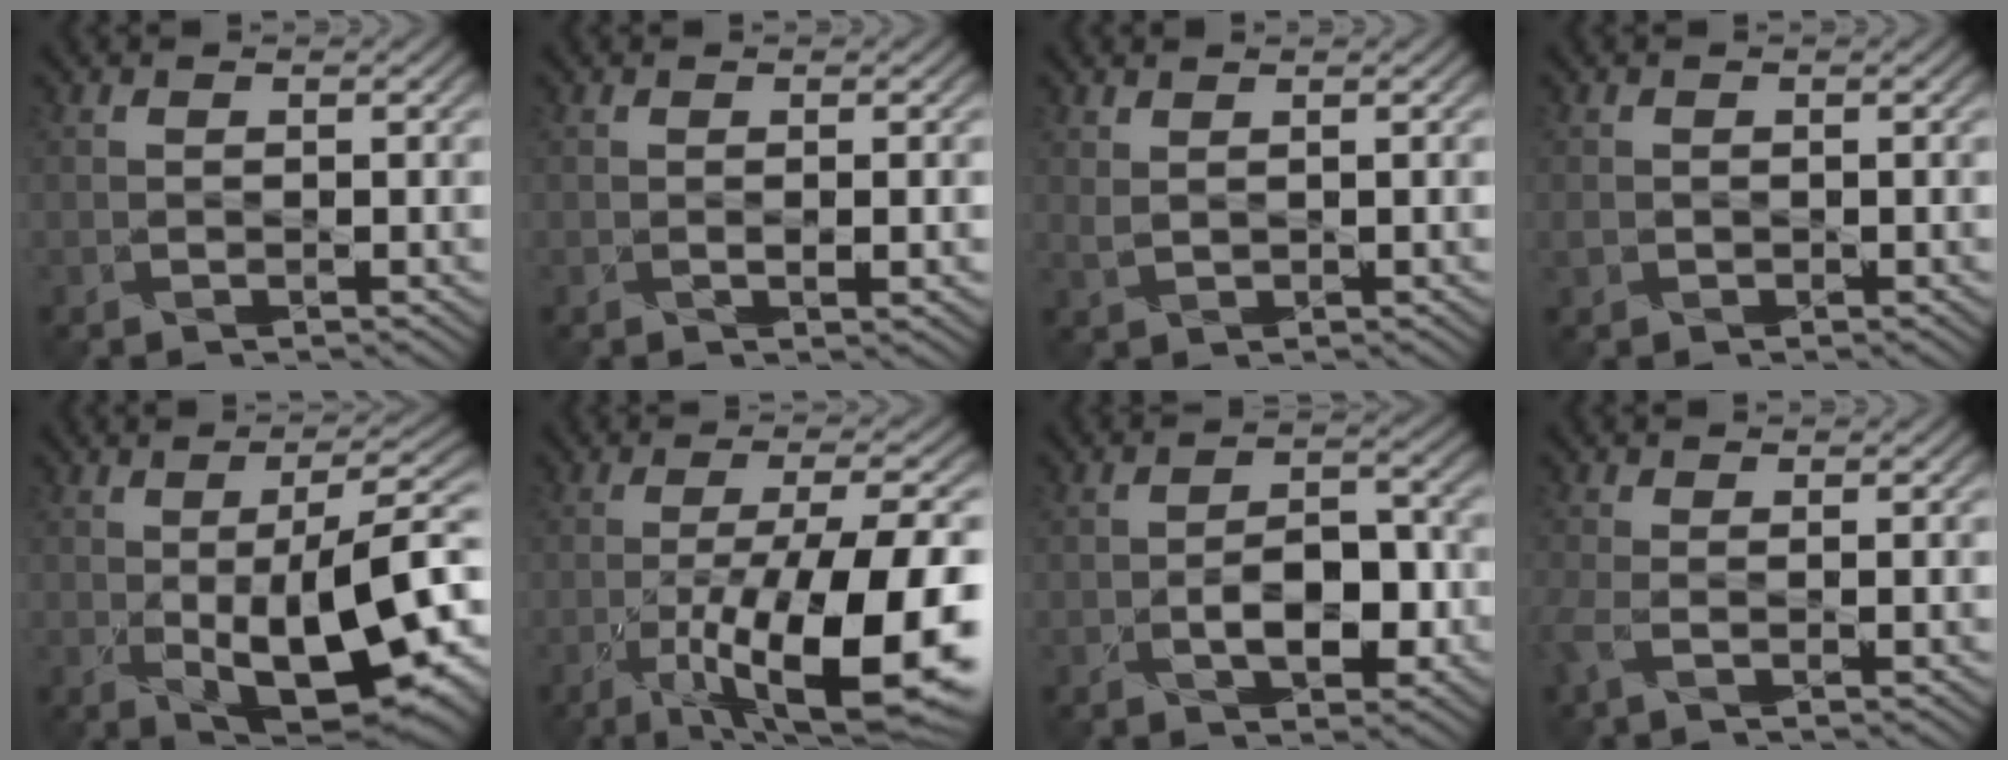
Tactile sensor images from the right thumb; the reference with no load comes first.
{"total": 1.5, "force": [-0.2, 0.5, 1.4], "torque": [-0.021, -0.005, -0.001]}
{"total": 1.3, "force": [1.3, 0.2, 0.2], "torque": [-0.013, 0.001, 0.029]}
{"total": 0.8, "force": [0.1, 0.8, -0.2], "torque": [0.005, -0.006, 0.003]}
{"total": 14.4, "force": [-2.7, 5.9, 12.8], "torque": [-0.192, -0.023, -0.030]}
{"total": 15.6, "force": [-6.0, 4.2, 13.8], "torque": [-0.225, -0.004, -0.092]}
{"total": 5.5, "force": [-1.8, 3.0, 4.3], "torque": [-0.061, 0.006, -0.029]}
{"total": 2.0, "force": [-0.8, 0.2, 1.9], "torque": [-0.052, -0.003, -0.021]}